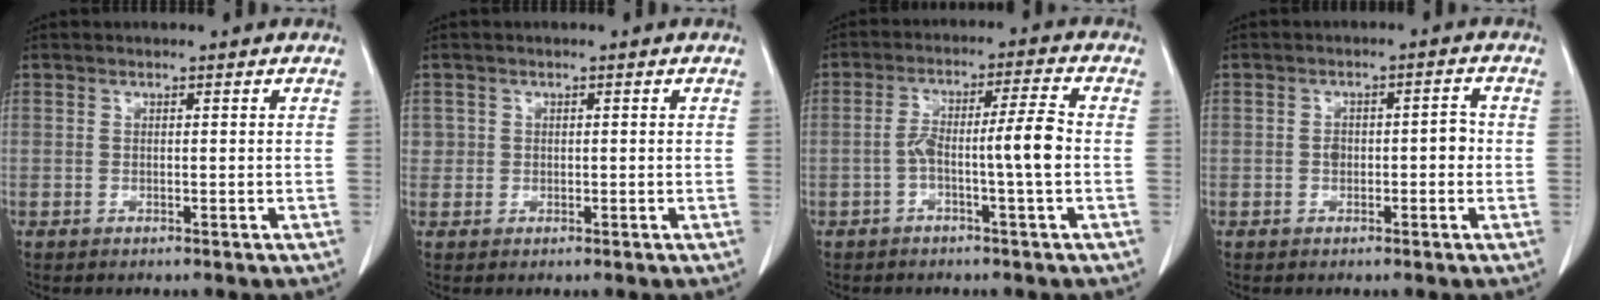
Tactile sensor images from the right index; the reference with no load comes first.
{"total": 1.4, "force": [0.2, 1.4, 0.1], "torque": [0.012, 0.003, 0.000]}
{"total": 6.8, "force": [-1.6, -0.3, 6.6], "torque": [-0.120, 0.021, -0.025]}
{"total": 3.4, "force": [-0.5, 1.8, 2.9], "torque": [-0.042, 0.015, -0.005]}